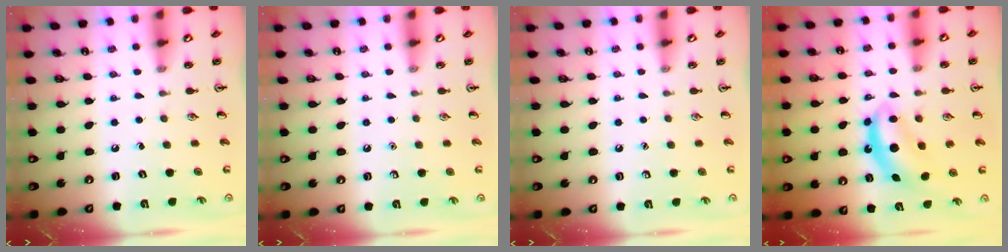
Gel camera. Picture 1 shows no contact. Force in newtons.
{"total": 0.0}
{"total": 0.0}
{"total": 6.5, "press": 6.3, "slide": 1.5}